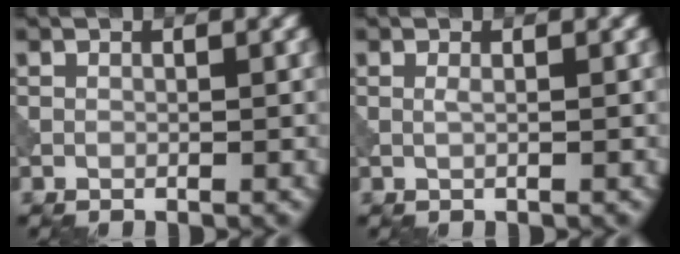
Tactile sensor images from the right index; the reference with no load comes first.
{"total": 0.6, "force": [0.0, 0.0, 0.6], "torque": [-0.013, 0.000, -0.001]}